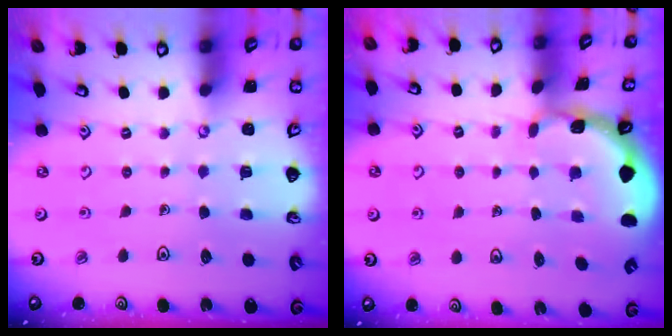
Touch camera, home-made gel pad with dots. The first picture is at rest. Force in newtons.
{"total": 1.5, "press": 1.5, "slide": 0.2}